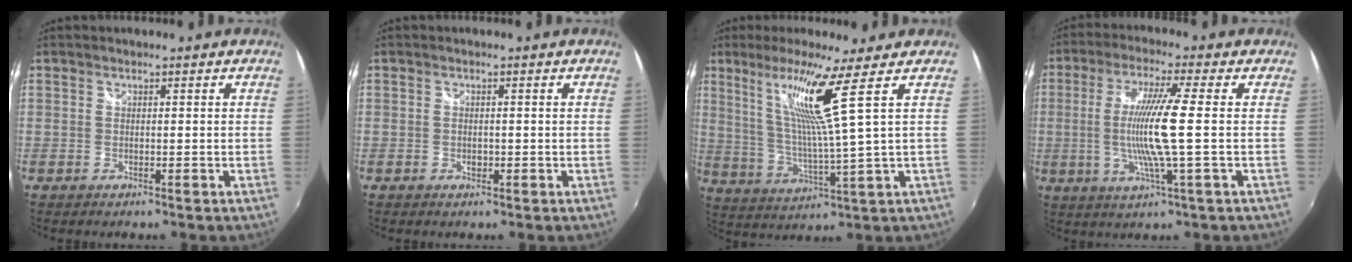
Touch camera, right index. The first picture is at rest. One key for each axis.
{"total": 0.9, "fx": -0.3, "fy": 0.7, "fz": 0.4, "tx": -0.007, "ty": -0.002, "tz": -0.005}
{"total": 10.5, "fx": 5.6, "fy": -2.4, "fz": 8.6, "tx": -0.152, "ty": -0.002, "tz": 0.118}
{"total": 10.5, "fx": -0.7, "fy": -1.3, "fz": 10.4, "tx": -0.198, "ty": -0.010, "tz": -0.015}